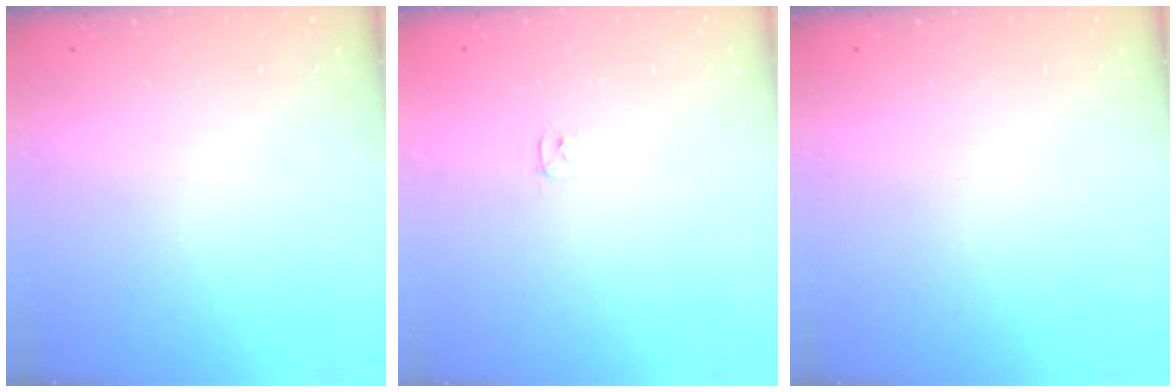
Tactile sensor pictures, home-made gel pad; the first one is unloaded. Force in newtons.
{"total": 2.4, "press": 2.3, "slide": 0.4}
{"total": 0.0}